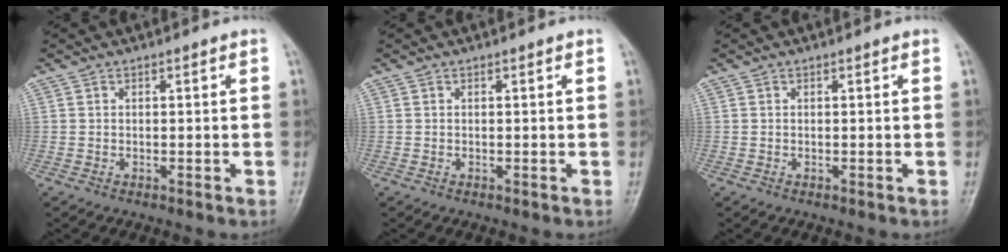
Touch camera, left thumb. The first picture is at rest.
{"total": 0.0}
{"total": 0.0}